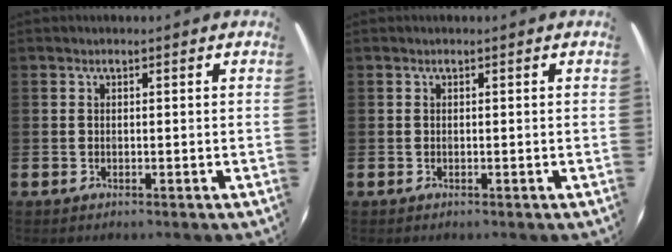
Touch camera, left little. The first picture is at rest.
{"total": 0.0}